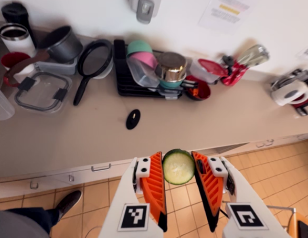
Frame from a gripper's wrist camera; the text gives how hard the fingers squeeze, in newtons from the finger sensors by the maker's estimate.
{"total": 7.4, "left": 7.2, "right": 7.6}